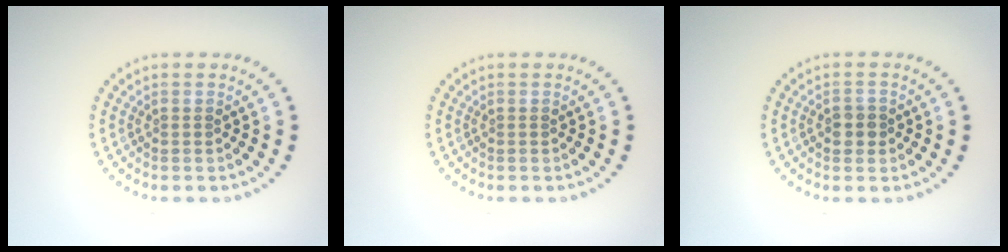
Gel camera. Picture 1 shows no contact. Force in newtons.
{"total": 0.0}
{"total": 1.7, "press": 1.6, "slide": 0.6}